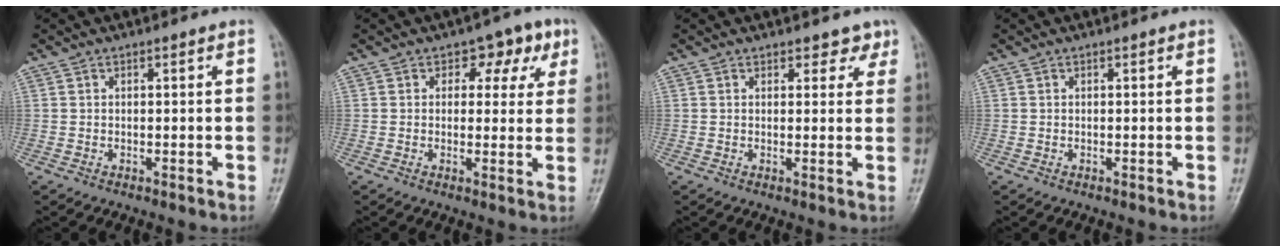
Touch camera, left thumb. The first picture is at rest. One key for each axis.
{"total": 6.7, "fx": 2.7, "fy": 4.7, "fz": 4.0, "tx": 0.000, "ty": -0.002, "tz": 0.024}
{"total": 2.9, "fx": 2.1, "fy": 1.8, "fz": 0.6, "tx": 0.021, "ty": -0.011, "tz": 0.019}
{"total": 0.0}